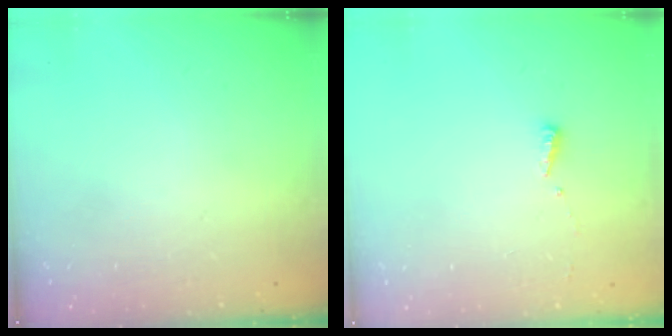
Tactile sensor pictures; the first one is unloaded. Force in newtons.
{"total": 3.6, "press": 3.5, "slide": 0.8}